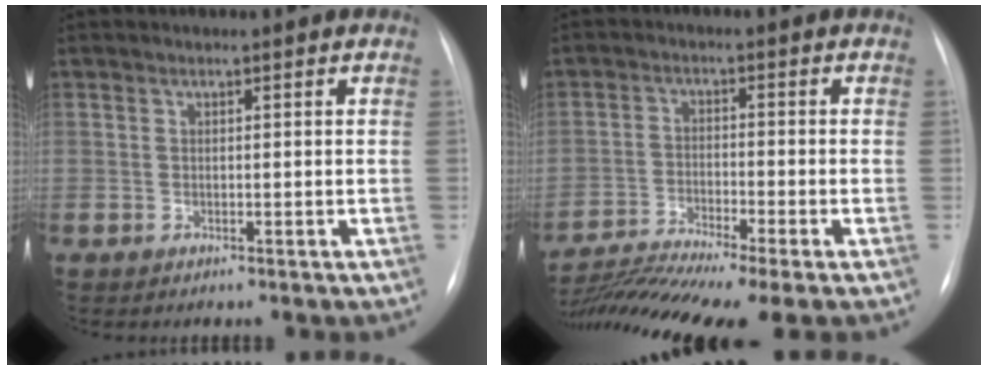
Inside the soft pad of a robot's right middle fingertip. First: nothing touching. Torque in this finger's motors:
{"motor_torque": [1.09, -1.05, 0.32, 0.09]}